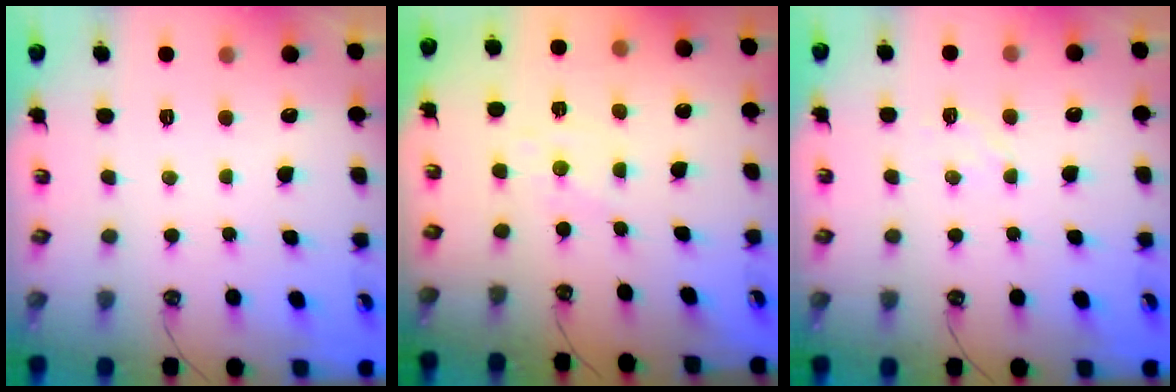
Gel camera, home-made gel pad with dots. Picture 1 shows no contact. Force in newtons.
{"total": 1.5, "press": 1.5, "slide": 0.2}
{"total": 4.4, "press": 4.4, "slide": 0.6}